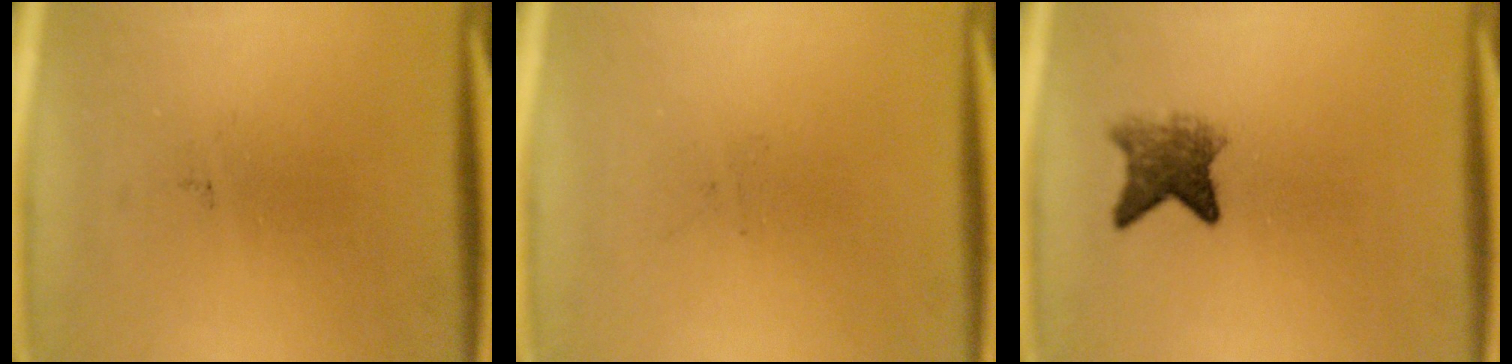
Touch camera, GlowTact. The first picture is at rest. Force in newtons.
{"total": 0.0}
{"total": 4.4}